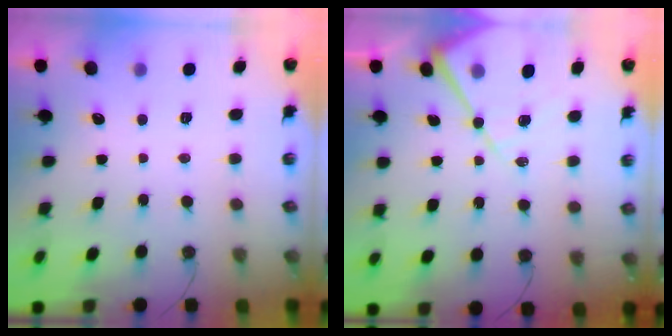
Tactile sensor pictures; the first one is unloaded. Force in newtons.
{"total": 13.8, "press": 13.8, "slide": 1.3}